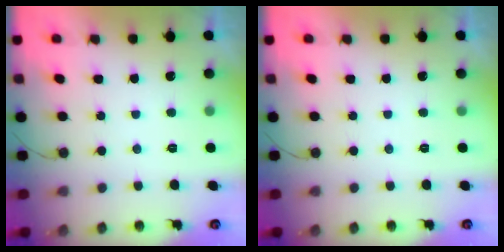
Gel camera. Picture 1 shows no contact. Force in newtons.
{"total": 0.0}